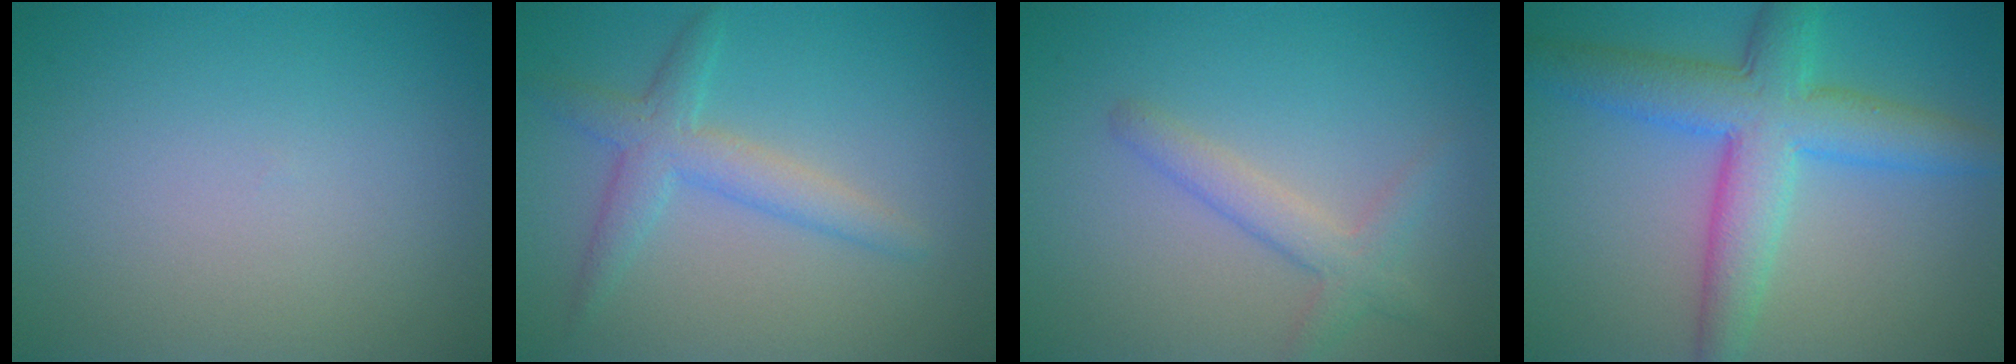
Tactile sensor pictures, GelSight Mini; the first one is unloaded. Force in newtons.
{"total": 3.1, "press": 3.1, "slide": 0.1}
{"total": 2.6, "press": 2.5, "slide": 0.1}
{"total": 7.0, "press": 7.0, "slide": 0.1}